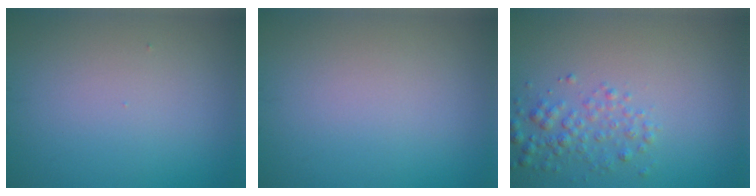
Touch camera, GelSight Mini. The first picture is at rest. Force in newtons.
{"total": 0.0}
{"total": 2.3, "press": 2.3, "slide": 0.0}